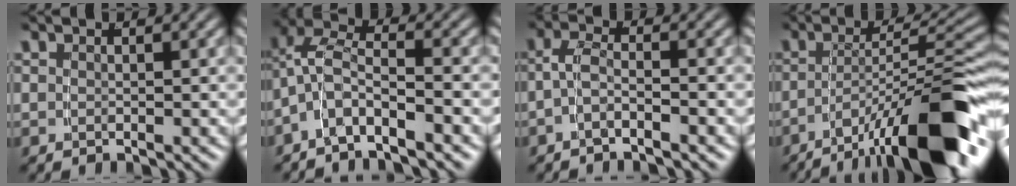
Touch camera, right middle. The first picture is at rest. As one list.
[{"total": 4.7, "force": [-1.3, 3.4, 3.1], "torque": [-0.083, -0.017, -0.023]}, {"total": 2.3, "force": [-1.5, 0.6, 1.7], "torque": [-0.041, -0.011, -0.025]}, {"total": 10.8, "force": [-6.3, 1.7, 8.6], "torque": [-0.104, 0.006, -0.093]}]